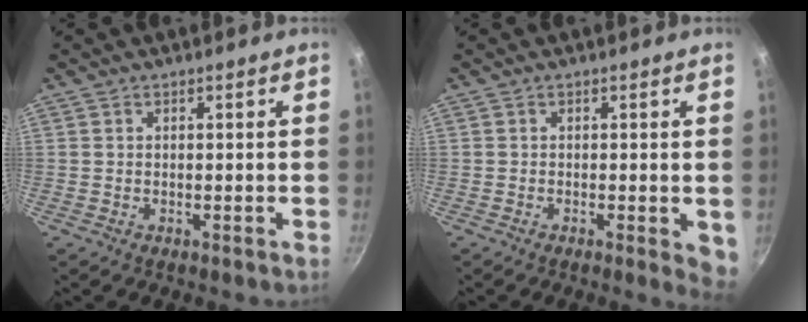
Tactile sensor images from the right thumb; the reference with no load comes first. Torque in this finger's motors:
{"motor_torque": [2.48, 1.58, 1.43, -0.47, 0.15]}